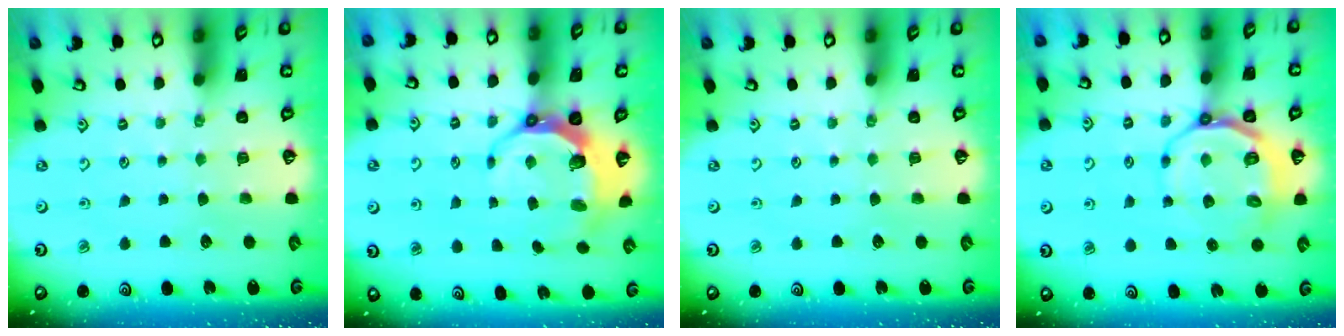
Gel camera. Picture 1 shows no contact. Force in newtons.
{"total": 7.6, "press": 6.2, "slide": 4.3}
{"total": 0.0}
{"total": 9.1, "press": 8.6, "slide": 3.0}